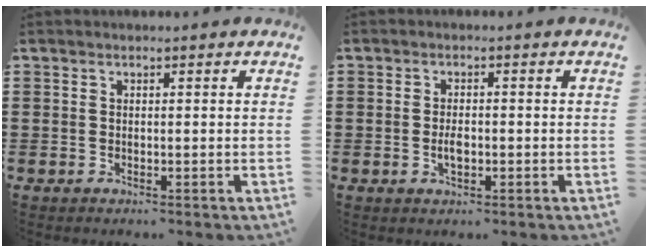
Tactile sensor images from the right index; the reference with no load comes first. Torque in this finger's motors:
{"motor_torque": [2.14, 0.00, 0.32, 0.02]}